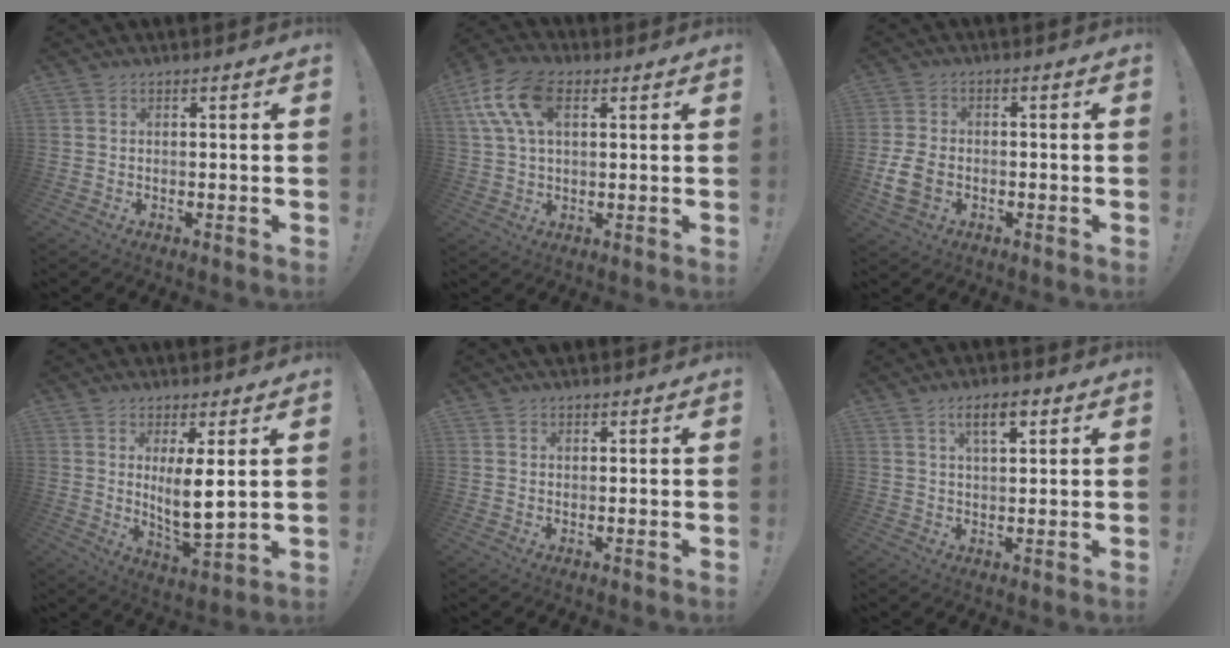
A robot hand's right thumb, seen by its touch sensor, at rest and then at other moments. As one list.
[{"total": 14.2, "force": [4.9, 8.4, 10.4], "torque": [-0.206, -0.006, 0.092]}, {"total": 8.4, "force": [-2.3, 5.9, 5.5], "torque": [-0.115, 0.003, -0.039]}, {"total": 9.1, "force": [2.4, 2.0, 8.6], "torque": [-0.134, -0.033, 0.039]}, {"total": 1.4, "force": [1.1, 0.9, 0.3], "torque": [-0.001, -0.001, 0.020]}, {"total": 6.1, "force": [3.1, 2.3, 4.8], "torque": [-0.071, -0.007, 0.048]}]